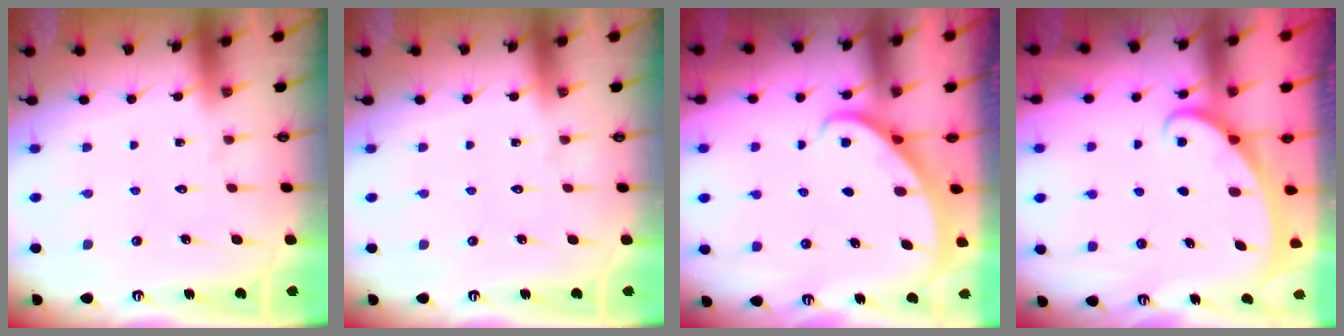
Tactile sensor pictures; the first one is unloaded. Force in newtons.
{"total": 0.0}
{"total": 2.3, "press": 2.3, "slide": 0.2}
{"total": 2.2, "press": 2.2, "slide": 0.3}